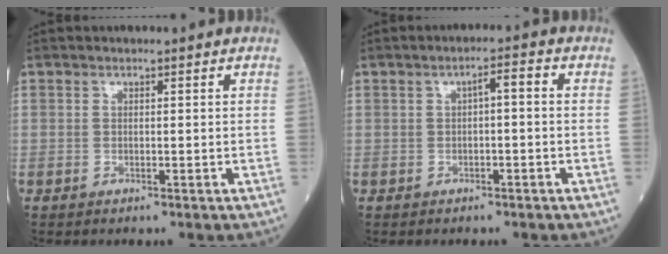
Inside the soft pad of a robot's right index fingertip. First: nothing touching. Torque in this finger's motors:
{"motor_torque": [0.21, -0.12, 0.13, 0.04]}